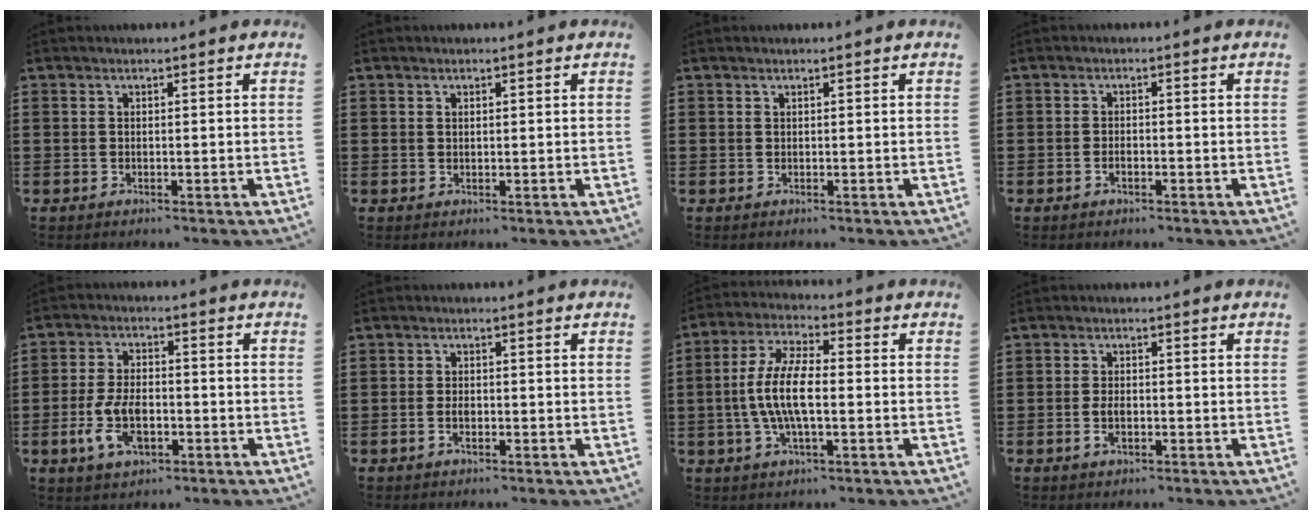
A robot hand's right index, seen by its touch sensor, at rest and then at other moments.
{"total": 0.5, "force": [0.2, 0.3, 0.4], "torque": [-0.009, 0.001, 0.004]}
{"total": 0.0}
{"total": 1.2, "force": [-0.6, 0.4, 1.0], "torque": [-0.022, -0.005, -0.009]}
{"total": 7.6, "force": [-2.5, 3.9, 6.1], "torque": [-0.145, -0.003, -0.050]}
{"total": 1.7, "force": [-0.5, 0.7, 1.4], "torque": [-0.029, -0.003, -0.008]}
{"total": 8.8, "force": [-1.2, 2.8, 8.3], "torque": [-0.186, -0.013, -0.028]}
{"total": 2.5, "force": [-0.7, 1.1, 2.1], "torque": [-0.049, -0.005, -0.014]}